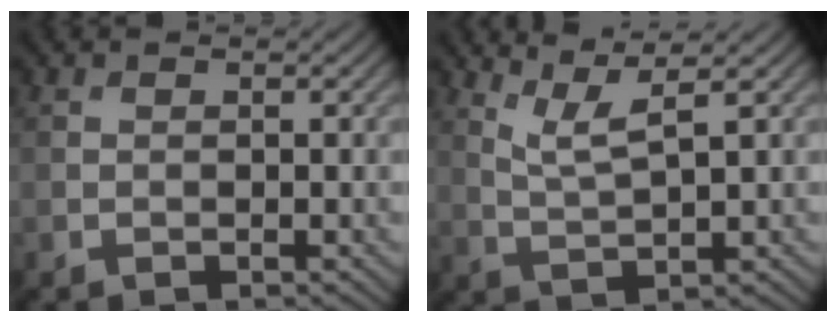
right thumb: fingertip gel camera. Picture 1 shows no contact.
{"total": 4.1, "force": [2.7, 0.5, 3.0], "torque": [-0.065, 0.001, 0.065]}